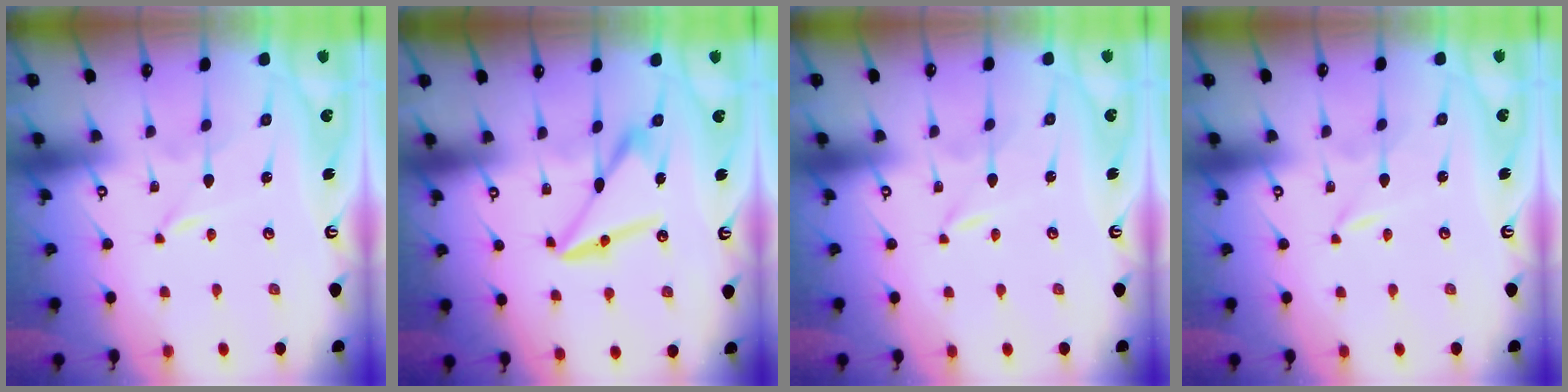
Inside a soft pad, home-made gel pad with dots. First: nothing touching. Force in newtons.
{"total": 10.0, "press": 9.9, "slide": 1.3}
{"total": 0.0}
{"total": 0.0}